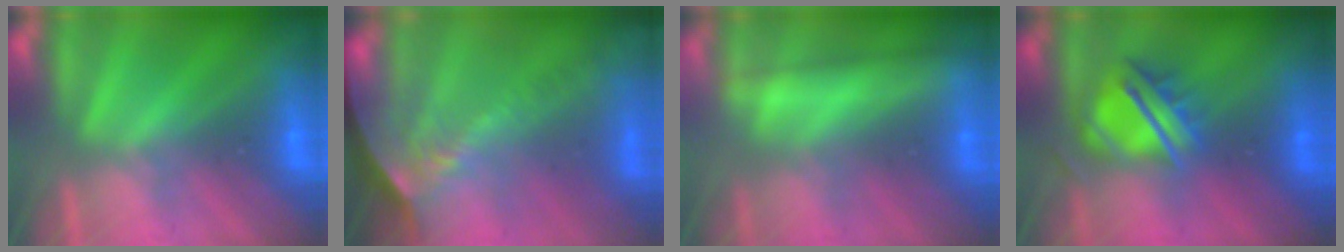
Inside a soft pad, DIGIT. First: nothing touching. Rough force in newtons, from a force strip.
{"total": 7.5}
{"total": 2.4}
{"total": 4.8}